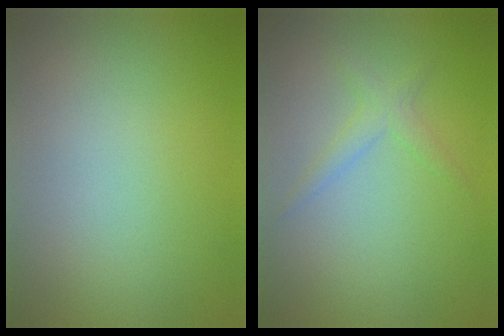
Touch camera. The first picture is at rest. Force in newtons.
{"total": 1.7, "press": 1.7, "slide": 0.1}